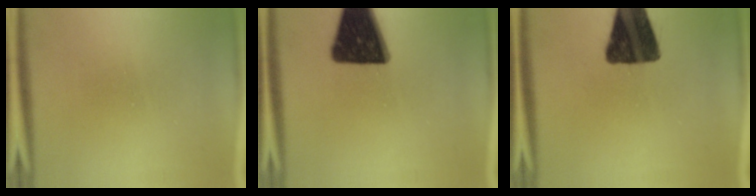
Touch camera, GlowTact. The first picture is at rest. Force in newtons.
{"total": 16.7}
{"total": 15.6}